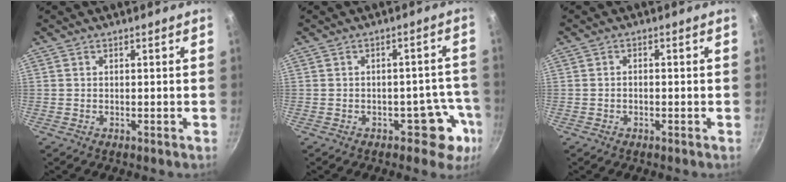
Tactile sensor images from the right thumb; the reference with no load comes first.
{"total": 7.2, "force": [-3.3, 5.1, 4.0], "torque": [0.024, 0.046, -0.028]}
{"total": 1.0, "force": [-0.4, 0.7, 0.7], "torque": [-0.016, 0.008, -0.008]}